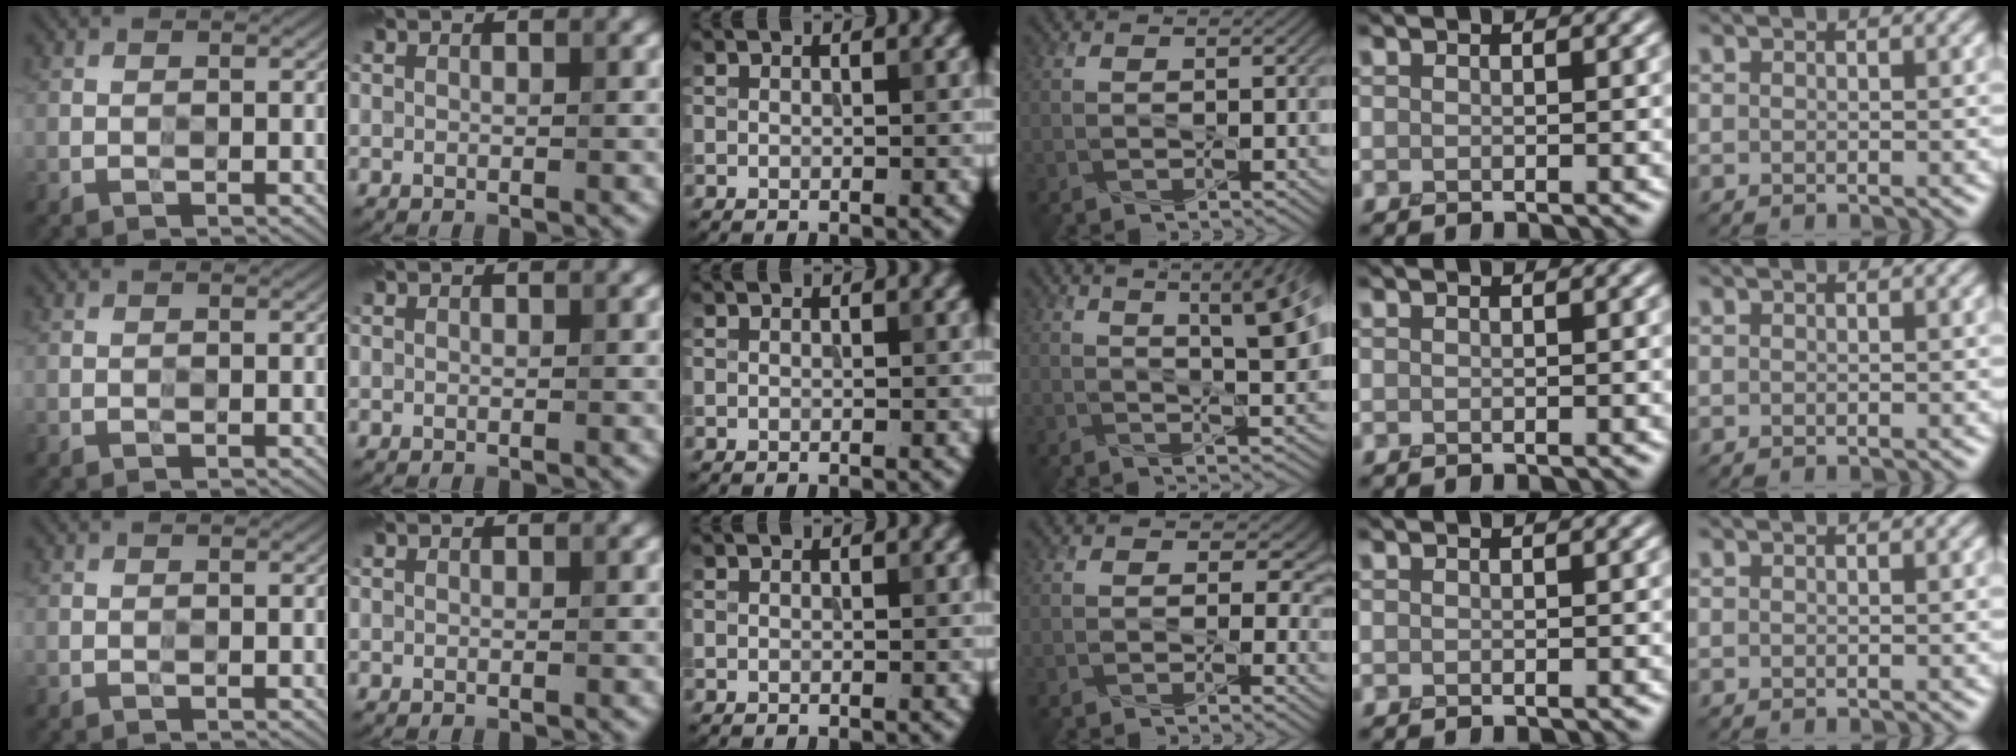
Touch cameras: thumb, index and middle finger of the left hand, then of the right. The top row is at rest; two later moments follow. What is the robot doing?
{"motion": "press", "object": "syringe"}